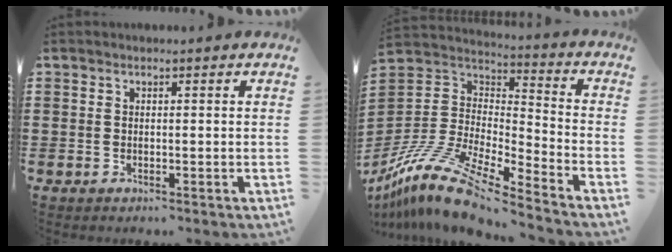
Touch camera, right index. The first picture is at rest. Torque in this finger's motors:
{"motor_torque": [-1.04, 1.10, 0.76, 0.21]}